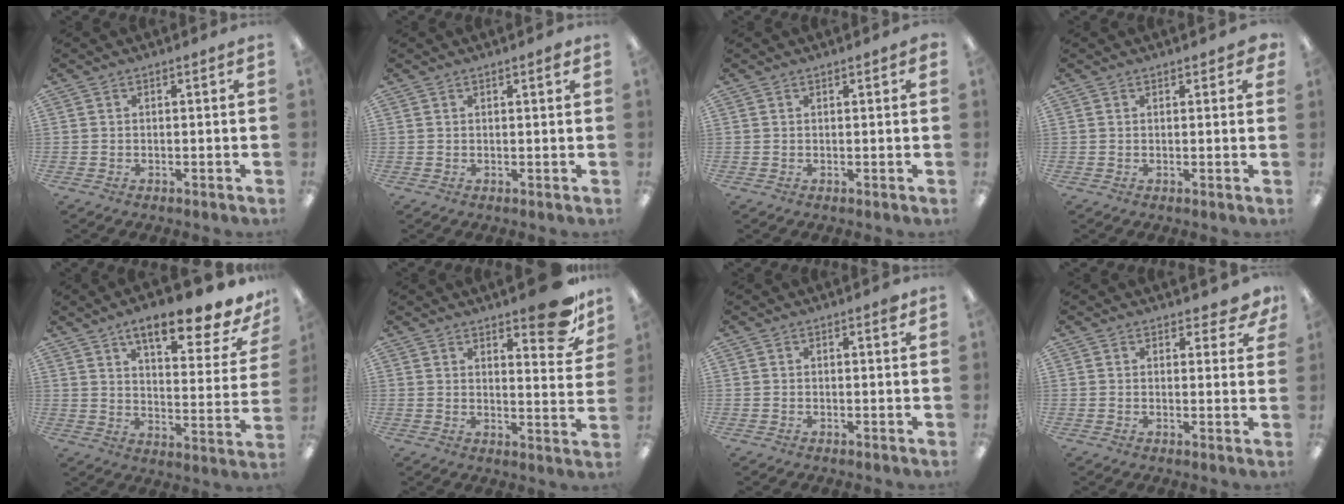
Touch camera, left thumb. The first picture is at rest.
{"total": 1.4, "force": [1.1, 0.1, 0.9], "torque": [-0.019, 0.000, 0.019]}
{"total": 0.6, "force": [0.4, 0.1, 0.4], "torque": [0.000, -0.003, 0.006]}
{"total": 1.4, "force": [1.1, 0.7, 0.6], "torque": [-0.004, -0.001, 0.017]}
{"total": 14.5, "force": [10.6, 4.1, 9.0], "torque": [-0.129, -0.065, 0.173]}
{"total": 12.1, "force": [8.7, 4.3, 7.2], "torque": [-0.071, -0.062, 0.145]}
{"total": 1.2, "force": [0.8, 0.2, 0.8], "torque": [-0.010, -0.001, 0.011]}
{"total": 3.3, "force": [2.7, 1.5, 1.2], "torque": [-0.005, -0.014, 0.046]}